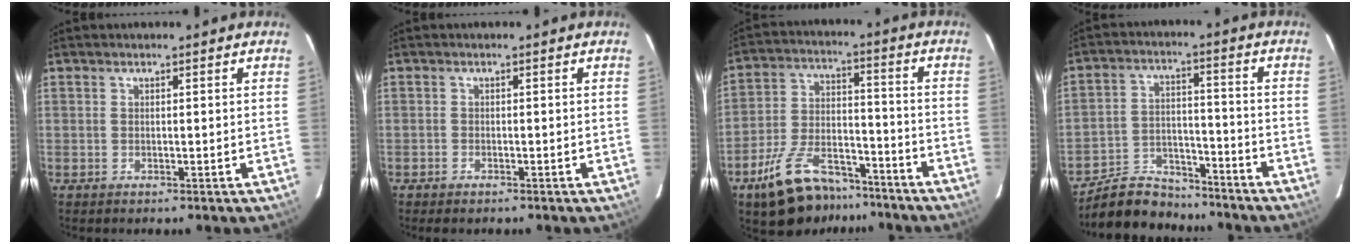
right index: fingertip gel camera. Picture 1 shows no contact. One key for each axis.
{"total": 0.9, "fx": -0.7, "fy": 0.5, "fz": 0.3, "tx": -0.006, "ty": 0.000, "tz": -0.013}
{"total": 16.6, "fx": -11.9, "fy": 7.8, "fz": 8.6, "tx": -0.171, "ty": 0.012, "tz": -0.185}
{"total": 11.7, "fx": -10.5, "fy": 4.5, "fz": 2.2, "tx": -0.067, "ty": 0.019, "tz": -0.170}